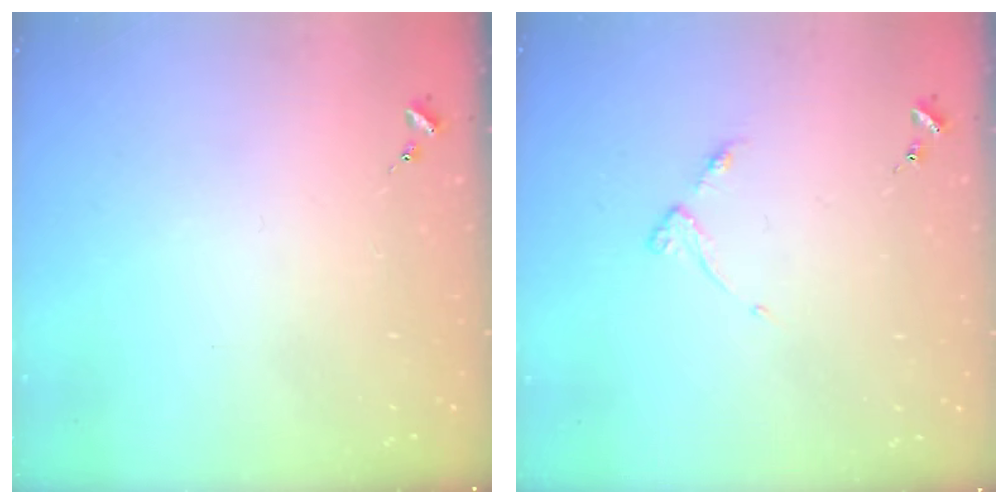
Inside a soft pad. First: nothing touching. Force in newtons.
{"total": 3.5, "press": 3.5, "slide": 0.5}